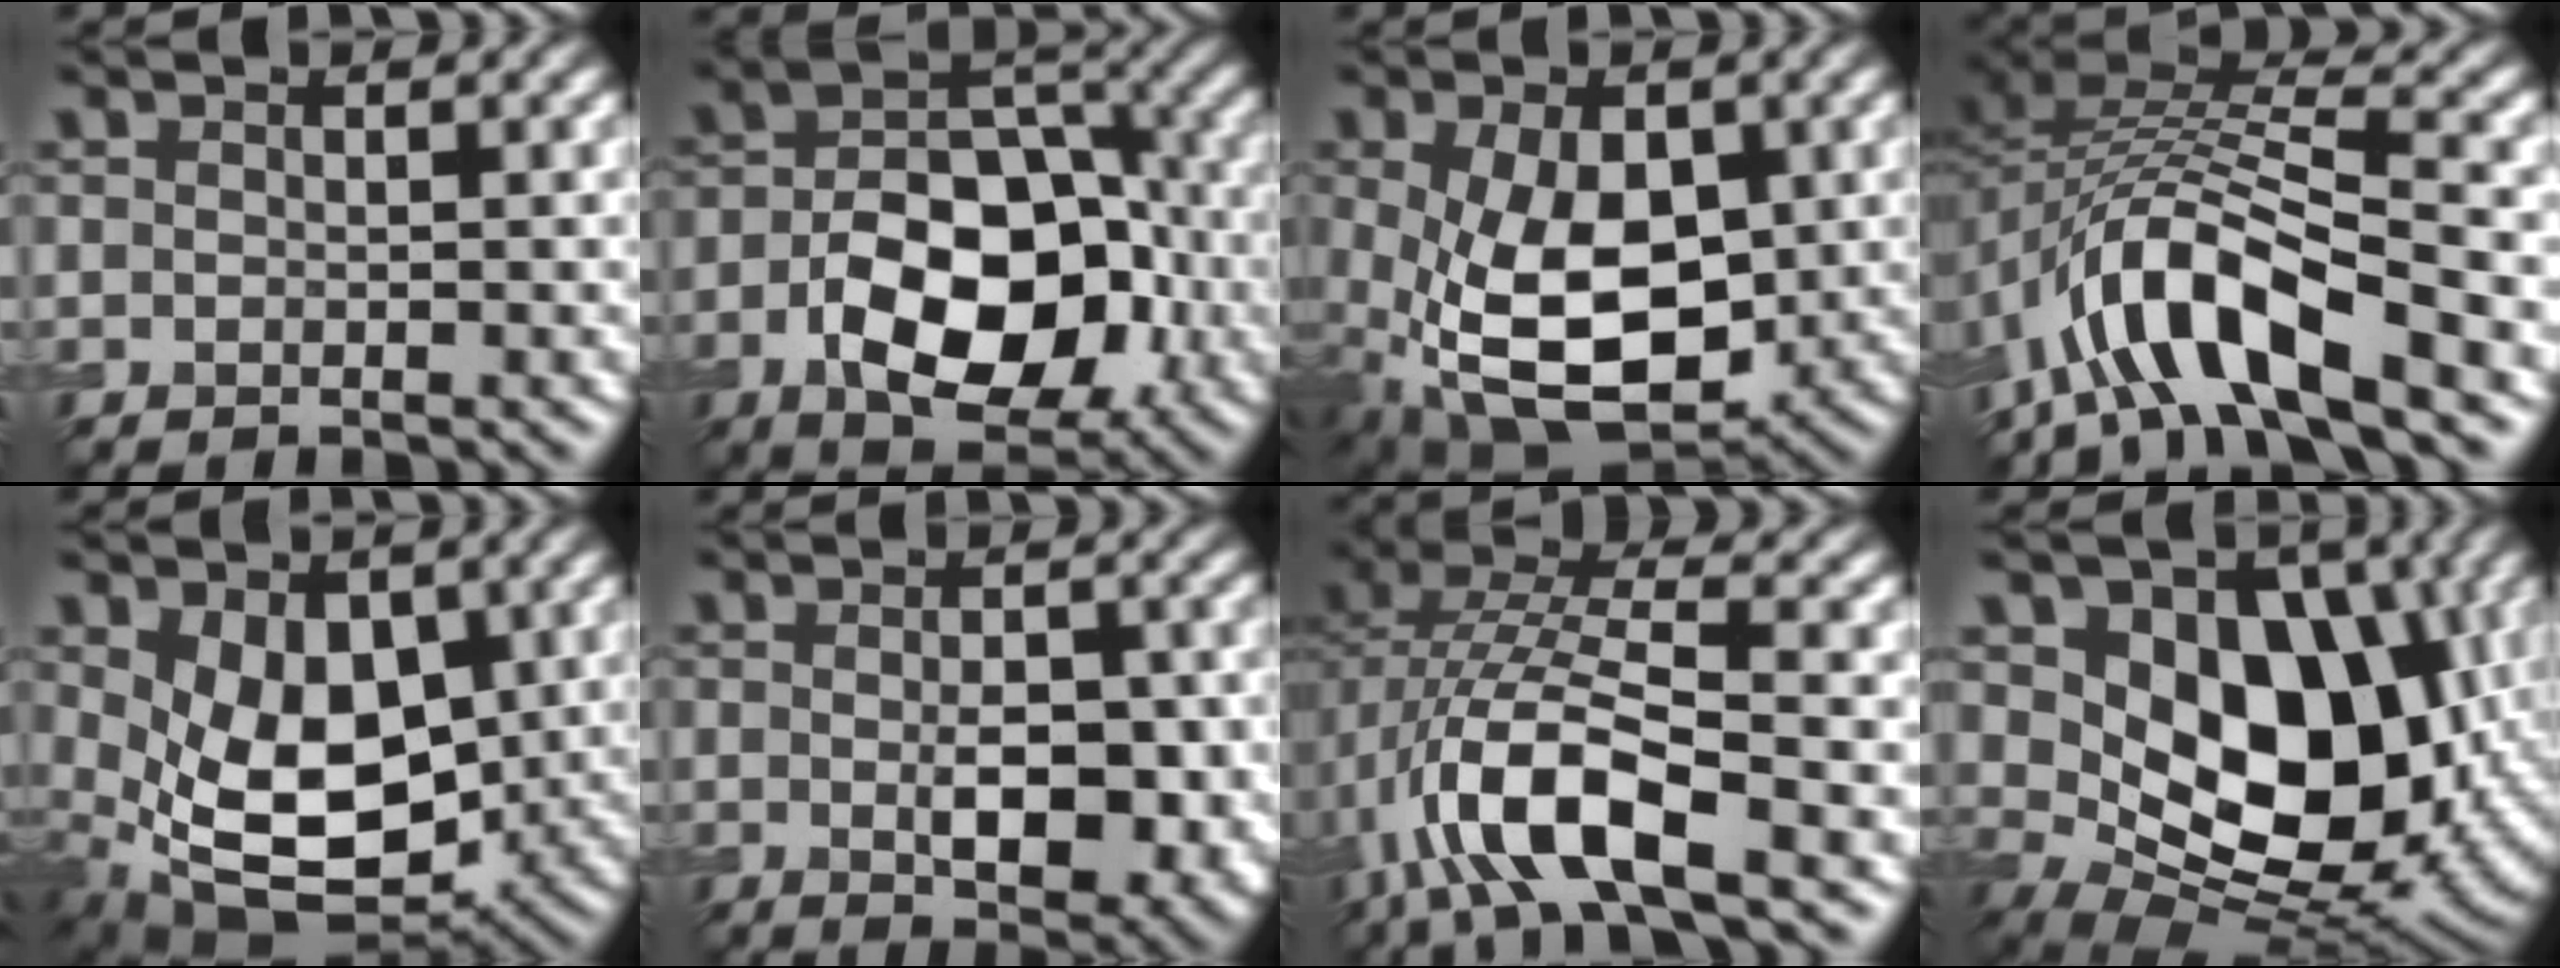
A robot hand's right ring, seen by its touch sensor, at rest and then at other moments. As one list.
[{"total": 10.7, "force": [-3.4, 6.6, 7.7], "torque": [-0.132, -0.012, -0.051]}, {"total": 10.5, "force": [-1.5, 6.5, 8.2], "torque": [-0.163, -0.029, -0.017]}, {"total": 10.4, "force": [-5.4, 3.9, 8.0], "torque": [-0.145, 0.012, -0.108]}, {"total": 8.5, "force": [0.2, 5.5, 6.5], "torque": [-0.121, -0.026, 0.012]}, {"total": 5.9, "force": [-1.1, 2.7, 5.1], "torque": [-0.079, -0.016, -0.011]}, {"total": 9.6, "force": [-3.6, 3.5, 8.1], "torque": [-0.168, 0.008, -0.076]}, {"total": 13.6, "force": [1.6, 9.4, 9.7], "torque": [-0.128, -0.022, 0.029]}]